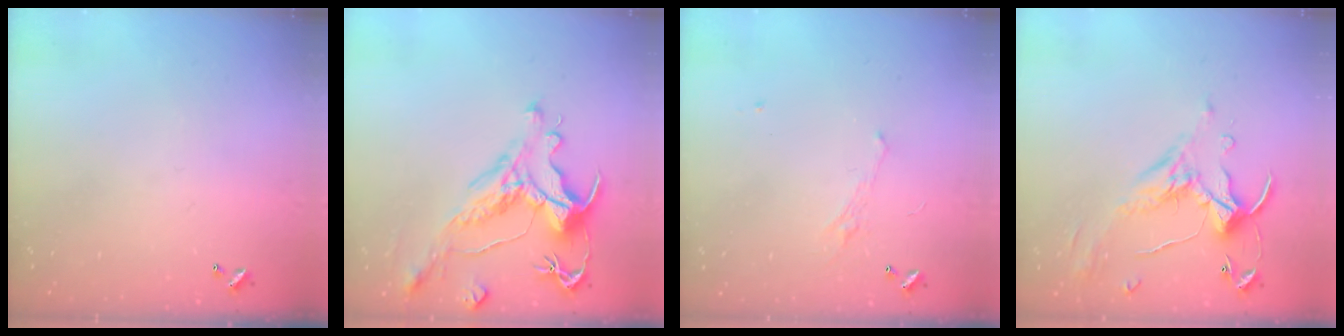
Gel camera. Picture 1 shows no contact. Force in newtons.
{"total": 2.4, "press": 2.0, "slide": 1.3}
{"total": 1.6, "press": 1.4, "slide": 0.8}
{"total": 1.3, "press": 0.8, "slide": 1.0}